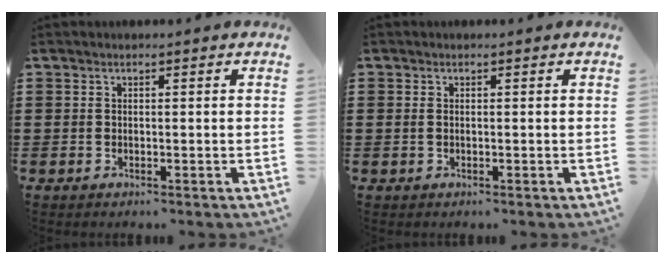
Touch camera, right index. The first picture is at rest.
{"total": 0.7, "force": [0.0, 0.3, 0.6], "torque": [-0.014, 0.000, -0.001]}